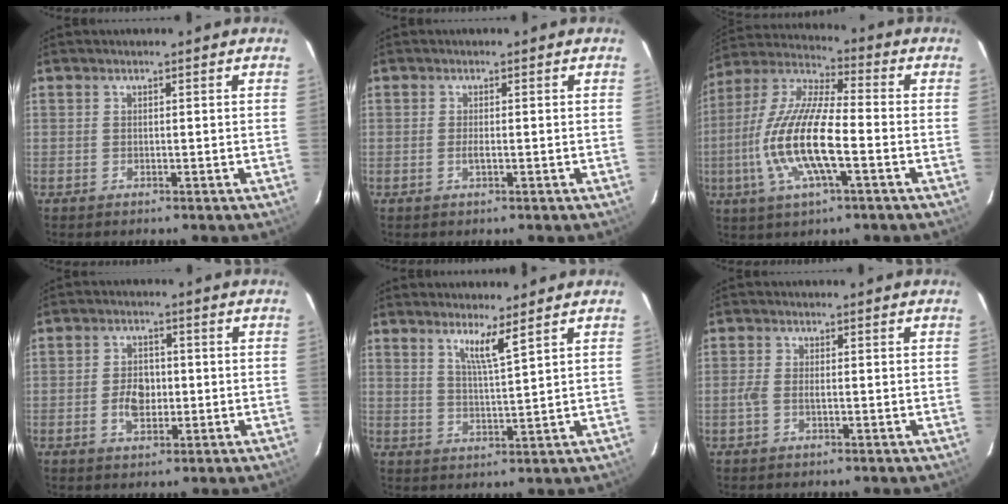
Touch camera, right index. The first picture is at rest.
{"total": 1.3, "force": [-0.4, 0.1, 1.2], "torque": [-0.023, -0.003, -0.007]}
{"total": 16.7, "force": [-4.3, 4.2, 15.6], "torque": [-0.318, -0.008, -0.089]}
{"total": 5.4, "force": [-1.0, 3.5, 3.9], "torque": [-0.075, 0.006, -0.014]}
{"total": 4.6, "force": [3.2, -0.4, 3.3], "torque": [-0.063, -0.008, 0.058]}
{"total": 2.5, "force": [-0.7, 1.0, 2.2], "torque": [-0.050, 0.000, -0.015]}